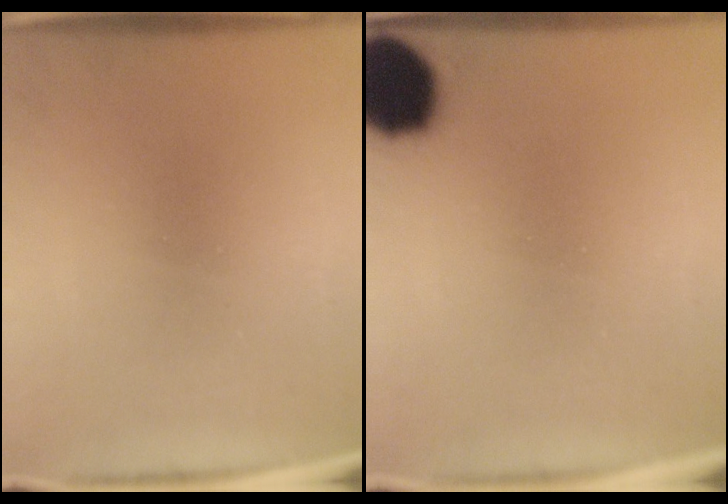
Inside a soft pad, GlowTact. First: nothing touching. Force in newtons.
{"total": 15.6}